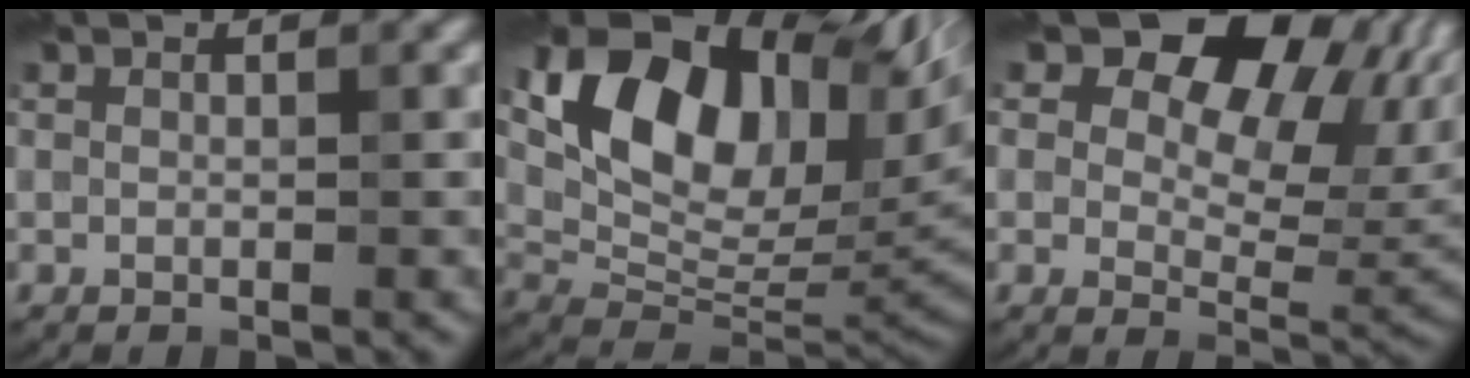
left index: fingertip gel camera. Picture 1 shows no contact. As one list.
[{"total": 14.3, "force": [5.4, 8.2, 10.4], "torque": [-0.189, 0.029, 0.107]}, {"total": 11.7, "force": [6.6, 6.7, 7.0], "torque": [-0.089, 0.007, 0.112]}]